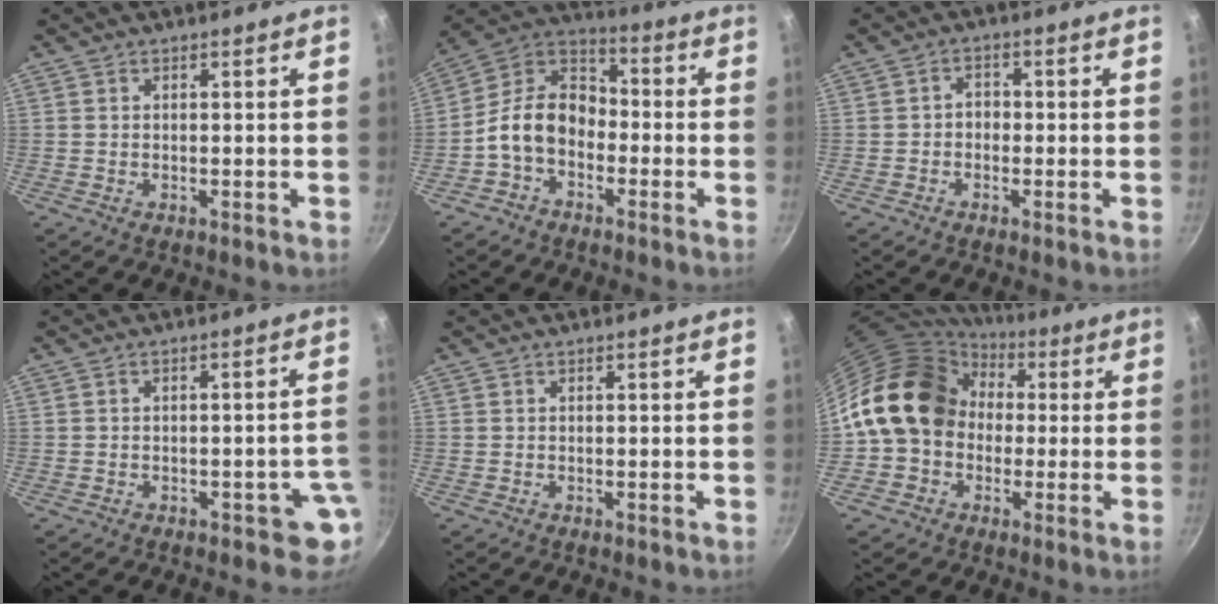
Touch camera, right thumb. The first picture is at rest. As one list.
[{"total": 12.0, "force": [-3.3, 8.6, 7.6], "torque": [-0.103, 0.050, -0.087]}, {"total": 2.4, "force": [-0.6, 1.9, 1.2], "torque": [-0.007, 0.011, -0.013]}, {"total": 4.0, "force": [-1.6, 2.4, 2.8], "torque": [0.002, 0.024, -0.014]}, {"total": 0.0}, {"total": 17.0, "force": [1.6, 13.9, 9.7], "torque": [-0.141, 0.044, 0.019]}]